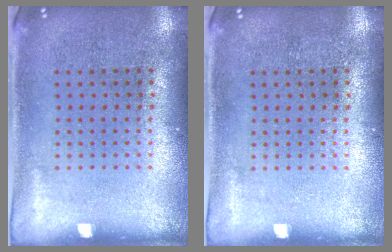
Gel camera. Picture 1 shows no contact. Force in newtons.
{"total": 0.0}